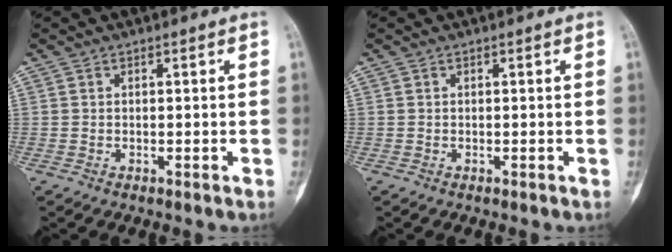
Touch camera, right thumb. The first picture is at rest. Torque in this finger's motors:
{"motor_torque": [0.00, 0.00, 0.01, -0.01, 0.00]}